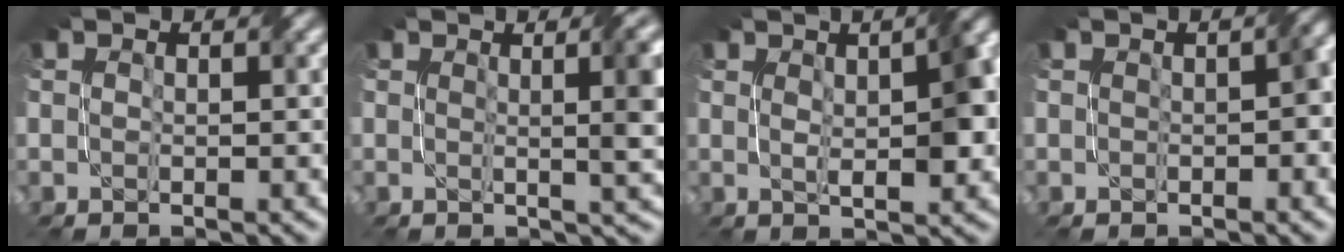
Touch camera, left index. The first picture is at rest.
{"total": 5.9, "force": [1.2, 1.7, 5.5], "torque": [-0.046, 0.008, 0.017]}
{"total": 7.2, "force": [1.1, 2.3, 6.7], "torque": [-0.087, 0.013, 0.019]}
{"total": 2.4, "force": [0.0, 1.2, 2.1], "torque": [-0.027, 0.008, 0.000]}